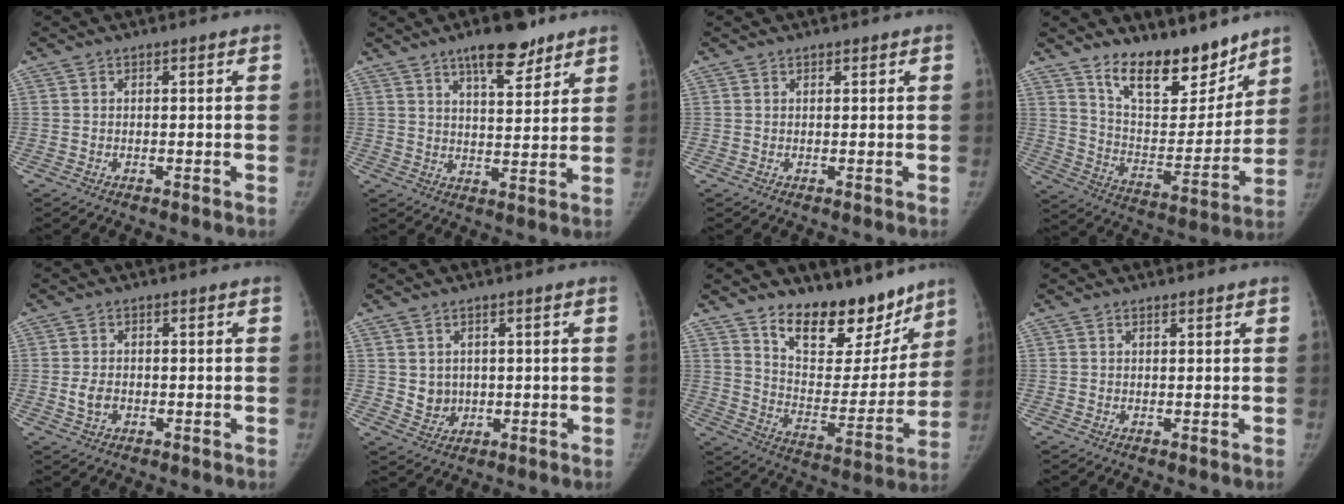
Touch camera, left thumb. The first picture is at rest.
{"total": 10.1, "force": [7.0, 3.4, 6.4], "torque": [-0.073, -0.042, 0.107]}
{"total": 0.5, "force": [0.5, 0.2, 0.1], "torque": [-0.001, -0.004, 0.007]}
{"total": 17.6, "force": [13.3, 7.5, 8.8], "torque": [-0.084, -0.098, 0.224]}
{"total": 2.9, "force": [-0.5, 2.1, 1.9], "torque": [-0.033, 0.002, -0.009]}
{"total": 3.9, "force": [0.6, 3.5, 1.6], "torque": [-0.012, -0.007, 0.021]}
{"total": 18.8, "force": [13.9, 9.1, 8.8], "torque": [-0.066, -0.105, 0.219]}
{"total": 0.5, "force": [0.5, 0.1, 0.1], "torque": [-0.006, -0.004, 0.009]}